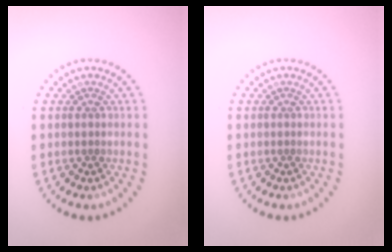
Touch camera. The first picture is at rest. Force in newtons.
{"total": 0.0}